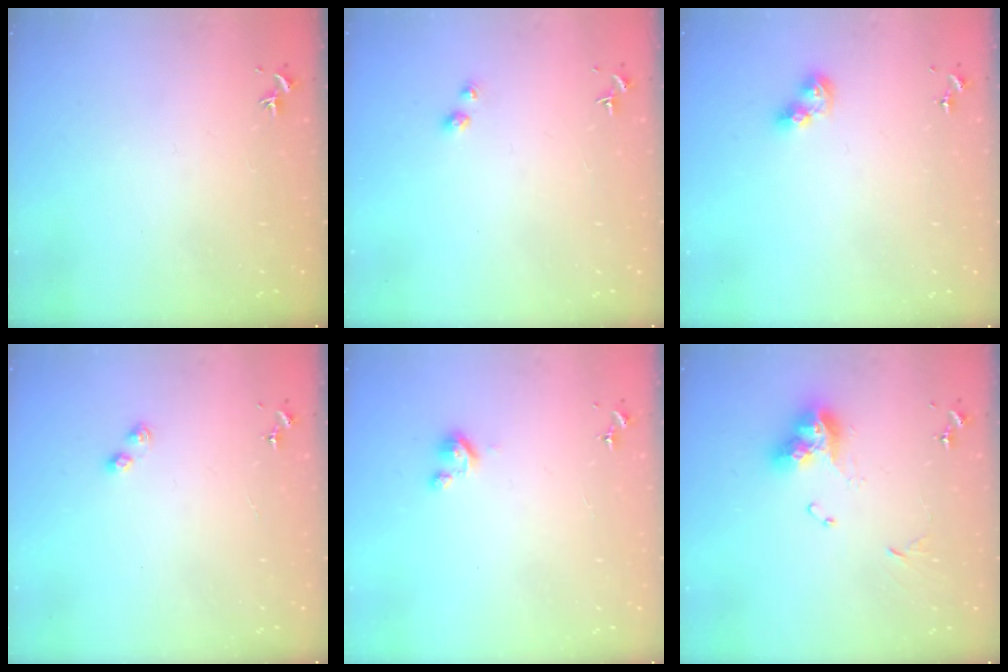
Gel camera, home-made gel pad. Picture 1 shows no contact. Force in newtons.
{"total": 2.7, "press": 2.7, "slide": 0.2}
{"total": 7.9, "press": 7.9, "slide": 0.9}
{"total": 2.8, "press": 2.8, "slide": 0.3}
{"total": 2.8, "press": 2.8, "slide": 0.3}
{"total": 12.9, "press": 12.8, "slide": 1.3}